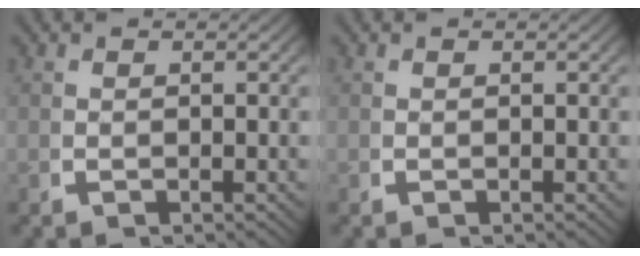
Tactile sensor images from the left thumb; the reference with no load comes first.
{"total": 0.0}